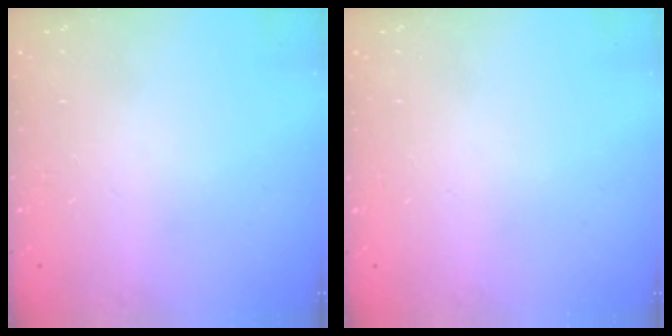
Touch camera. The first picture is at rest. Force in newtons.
{"total": 0.0}